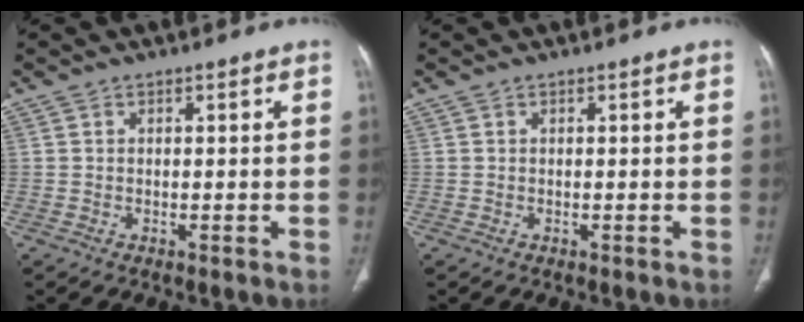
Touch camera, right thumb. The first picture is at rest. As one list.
[{"total": 0.0}]